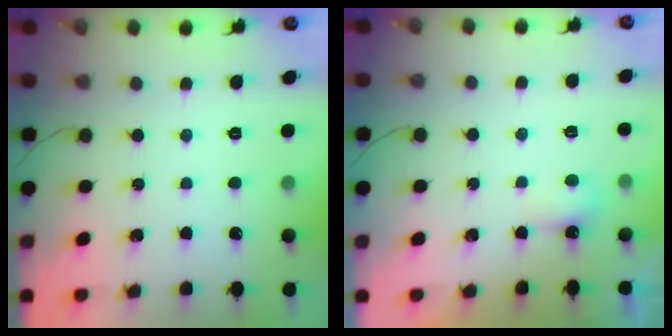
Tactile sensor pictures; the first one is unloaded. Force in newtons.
{"total": 3.2, "press": 3.2, "slide": 0.7}